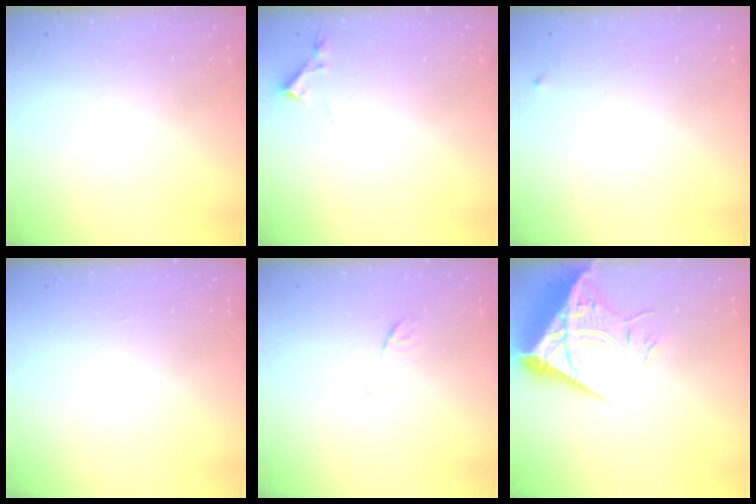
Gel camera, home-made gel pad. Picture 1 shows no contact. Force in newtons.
{"total": 2.9, "press": 2.9, "slide": 0.5}
{"total": 3.1, "press": 3.1, "slide": 0.5}
{"total": 1.7, "press": 1.7, "slide": 0.1}
{"total": 6.2, "press": 6.2, "slide": 0.5}
{"total": 10.3, "press": 10.3, "slide": 1.2}